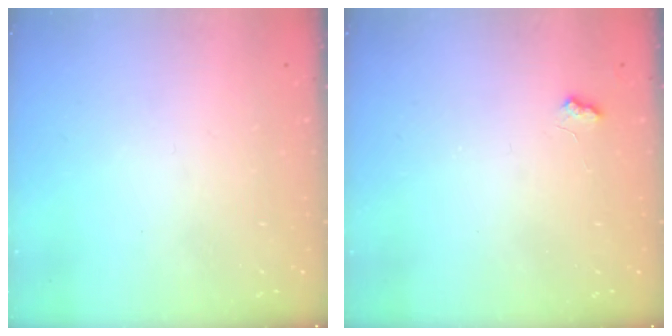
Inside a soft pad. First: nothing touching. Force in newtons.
{"total": 3.8, "press": 3.8, "slide": 0.5}